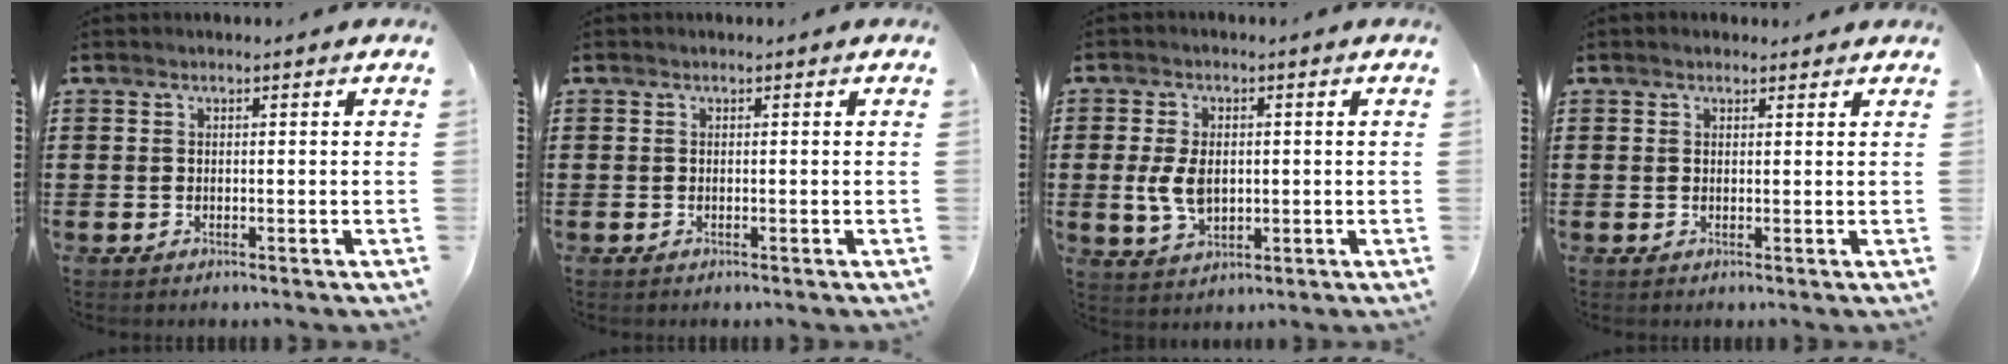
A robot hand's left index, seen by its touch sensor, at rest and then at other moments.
{"total": 0.0}
{"total": 6.0, "force": [0.0, 3.9, 4.6], "torque": [-0.104, 0.000, -0.006]}
{"total": 0.9, "force": [0.9, 0.3, 0.2], "torque": [-0.005, 0.003, 0.017]}